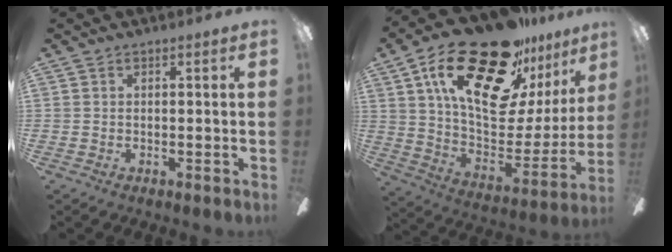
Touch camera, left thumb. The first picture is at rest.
{"total": 28.2, "force": [18.1, 11.6, 18.3], "torque": [-0.312, -0.112, 0.313]}